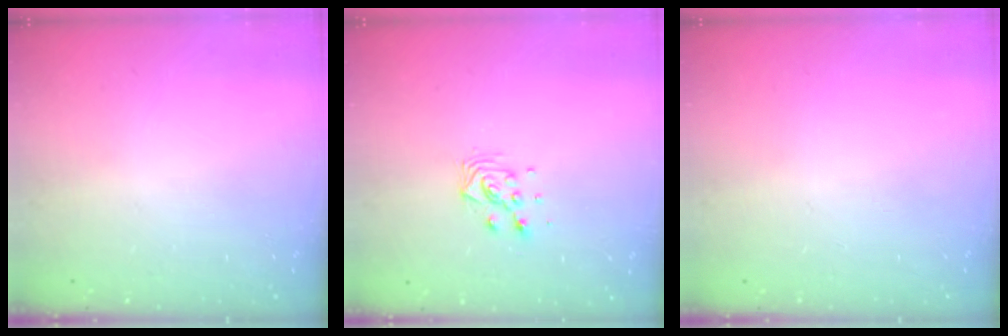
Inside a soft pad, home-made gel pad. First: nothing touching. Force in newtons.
{"total": 7.3, "press": 7.3, "slide": 0.5}
{"total": 0.0}